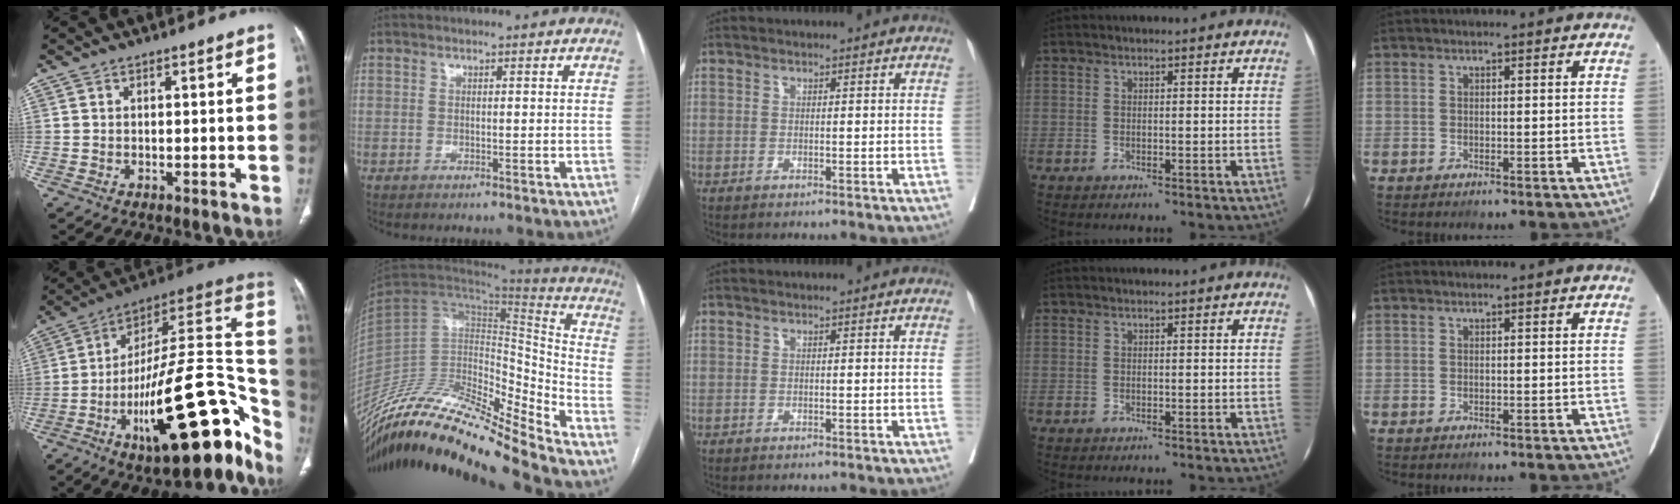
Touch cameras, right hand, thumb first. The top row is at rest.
{"thumb": {"total": 34.0, "force": [-13.4, 11.8, 28.9], "torque": [-0.323, 0.075, -0.201]}, "index": {"total": 24.3, "force": [-21.6, 2.2, 11.0], "torque": [-0.210, 0.004, -0.376]}}